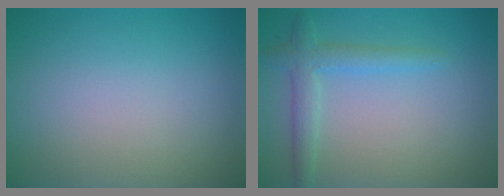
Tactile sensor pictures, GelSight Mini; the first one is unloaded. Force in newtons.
{"total": 2.7, "press": 2.7, "slide": 0.1}